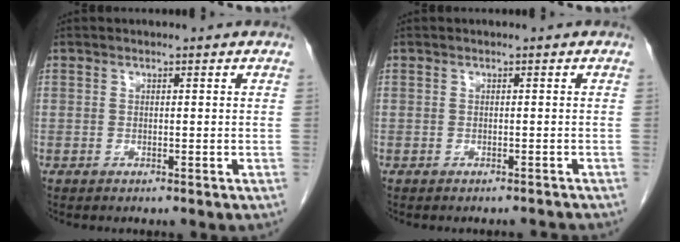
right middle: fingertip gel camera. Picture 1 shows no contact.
{"total": 1.3, "force": [-1.3, 0.1, 0.1], "torque": [-0.003, -0.003, -0.016]}